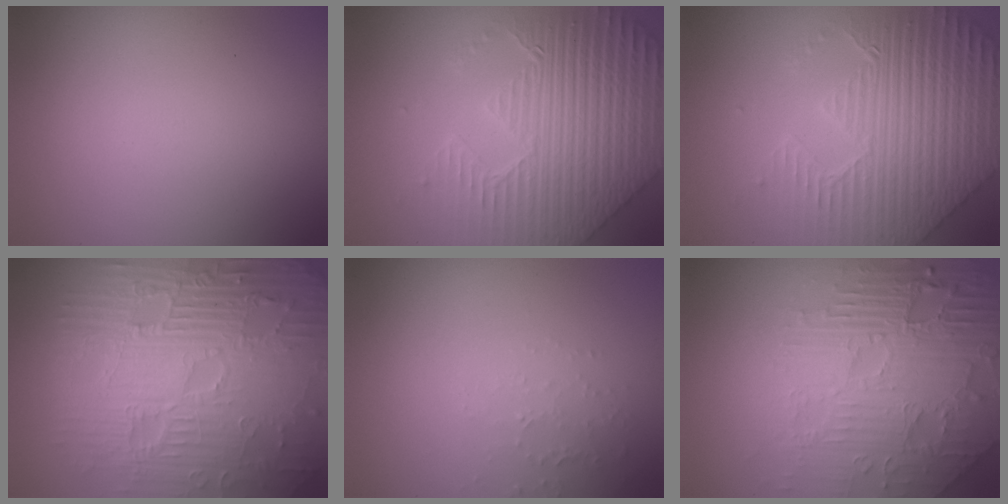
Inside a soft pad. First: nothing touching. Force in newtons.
{"total": 8.1, "press": 6.4, "slide": 5.0}
{"total": 8.1, "press": 6.4, "slide": 5.0}
{"total": 12.5, "press": 8.0, "slide": 9.7}
{"total": 1.3, "press": 1.3, "slide": 0.4}
{"total": 7.0, "press": 5.7, "slide": 4.1}